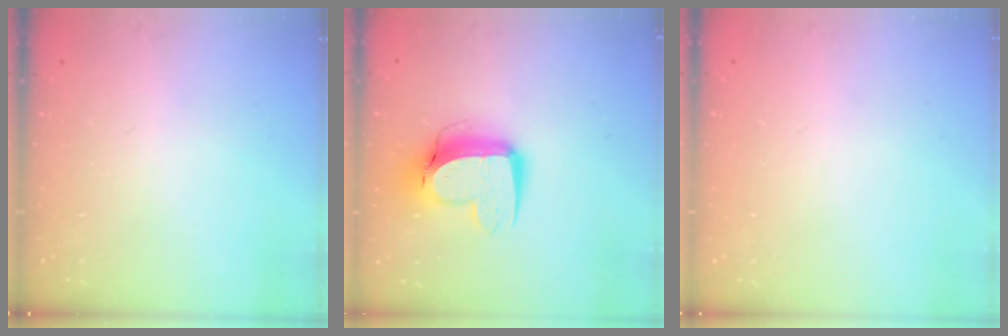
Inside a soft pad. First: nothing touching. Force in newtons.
{"total": 12.0, "press": 12.0, "slide": 1.2}
{"total": 0.0}